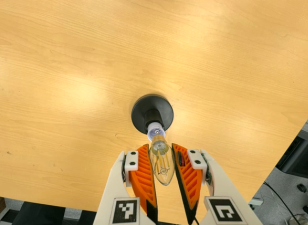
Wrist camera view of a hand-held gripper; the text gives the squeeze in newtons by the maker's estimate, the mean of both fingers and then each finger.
{"total": 15.1, "left": 17.0, "right": 13.2}